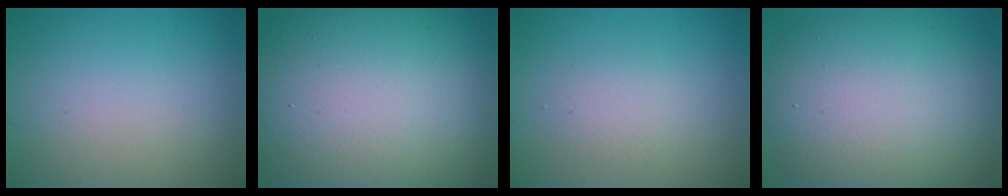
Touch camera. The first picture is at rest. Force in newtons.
{"total": 18.1, "press": 18.0, "slide": 1.0}
{"total": 1.7, "press": 1.7, "slide": 0.1}
{"total": 11.6, "press": 11.6, "slide": 0.5}